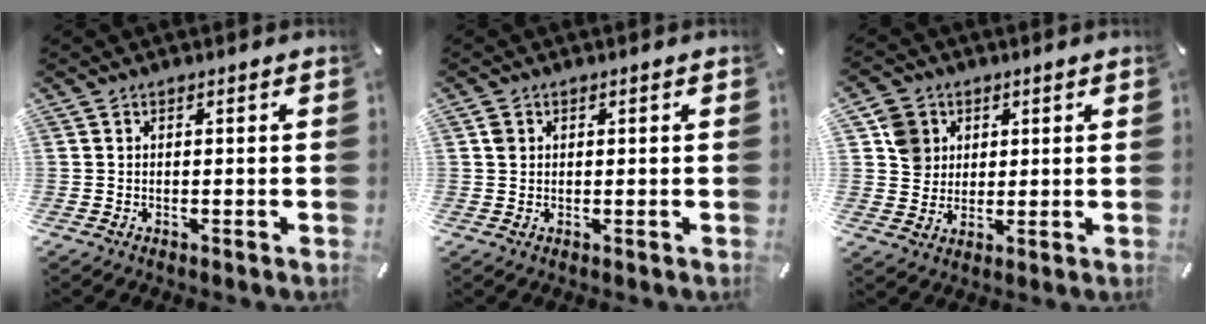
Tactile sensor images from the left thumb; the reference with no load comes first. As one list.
[{"total": 1.5, "force": [0.4, 1.4, 0.2], "torque": [0.002, 0.004, 0.003]}, {"total": 7.1, "force": [2.0, 6.7, 1.5], "torque": [-0.016, 0.003, 0.039]}]